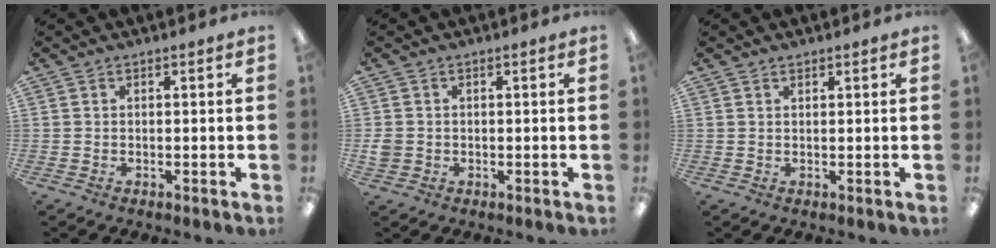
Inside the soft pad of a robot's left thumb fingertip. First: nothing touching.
{"total": 2.4, "force": [-0.2, 2.2, 0.9], "torque": [-0.014, 0.005, -0.003]}
{"total": 0.9, "force": [0.8, 0.4, 0.3], "torque": [-0.006, 0.000, 0.014]}